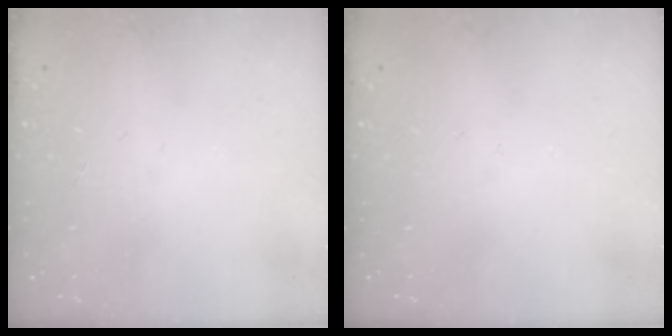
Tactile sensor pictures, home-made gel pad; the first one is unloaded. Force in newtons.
{"total": 0.0}